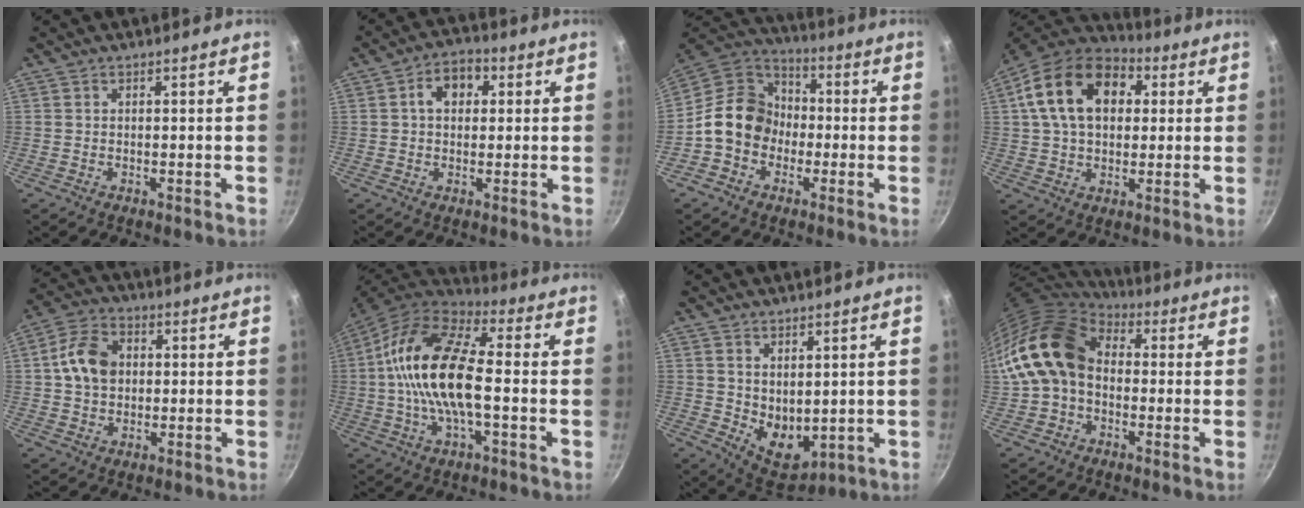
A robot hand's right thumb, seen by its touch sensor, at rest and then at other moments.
{"total": 6.7, "force": [1.5, 4.8, 4.3], "torque": [-0.037, 0.013, 0.013]}
{"total": 13.5, "force": [-2.3, 11.5, 6.8], "torque": [-0.070, 0.047, -0.061]}
{"total": 18.7, "force": [4.8, 12.8, 12.8], "torque": [-0.203, 0.020, 0.067]}
{"total": 9.5, "force": [1.1, 7.2, 6.1], "torque": [-0.096, 0.016, 0.010]}
{"total": 18.6, "force": [-0.4, 8.1, 16.8], "torque": [-0.309, 0.034, -0.025]}
{"total": 8.1, "force": [2.0, 5.4, 5.8], "torque": [-0.064, -0.029, 0.053]}
{"total": 15.2, "force": [0.5, 11.3, 10.1], "torque": [-0.162, 0.033, -0.003]}